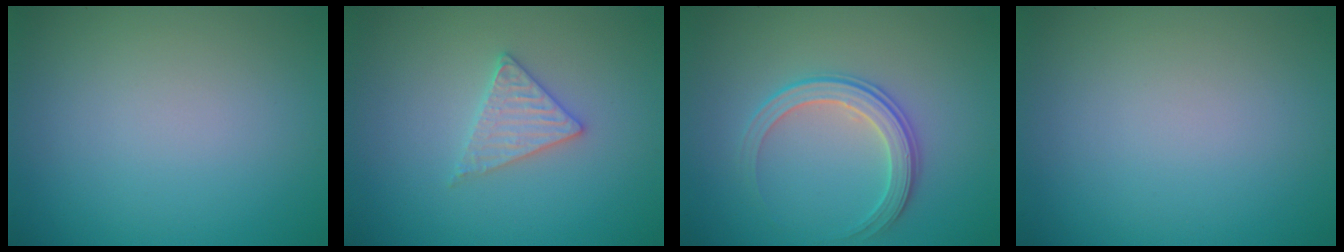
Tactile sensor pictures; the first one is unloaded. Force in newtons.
{"total": 2.4, "press": 2.4, "slide": 0.3}
{"total": 3.0, "press": 2.8, "slide": 0.9}
{"total": 0.0}